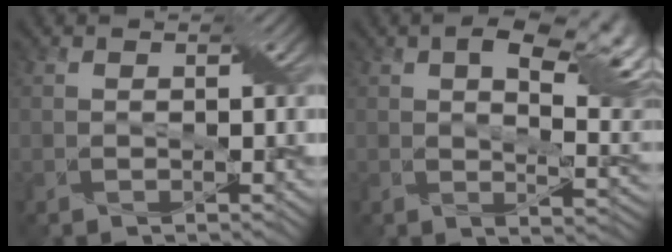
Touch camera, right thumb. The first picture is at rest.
{"total": 11.7, "force": [4.5, 5.8, 9.1], "torque": [-0.131, -0.005, 0.069]}